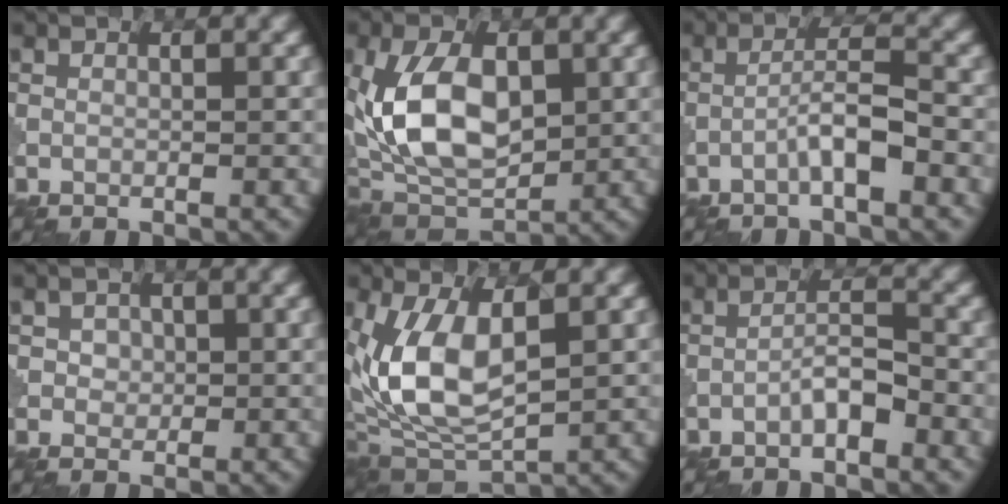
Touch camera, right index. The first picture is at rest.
{"total": 9.8, "force": [0.7, 5.8, 7.9], "torque": [-0.161, 0.009, 0.009]}
{"total": 3.6, "force": [-1.7, 0.5, 3.2], "torque": [-0.056, 0.016, -0.036]}
{"total": 1.7, "force": [0.4, 1.4, 0.7], "torque": [-0.012, 0.003, 0.004]}
{"total": 9.0, "force": [1.0, 4.6, 7.7], "torque": [-0.166, 0.003, 0.019]}
{"total": 2.7, "force": [-1.5, 0.6, 2.1], "torque": [-0.039, 0.012, -0.032]}